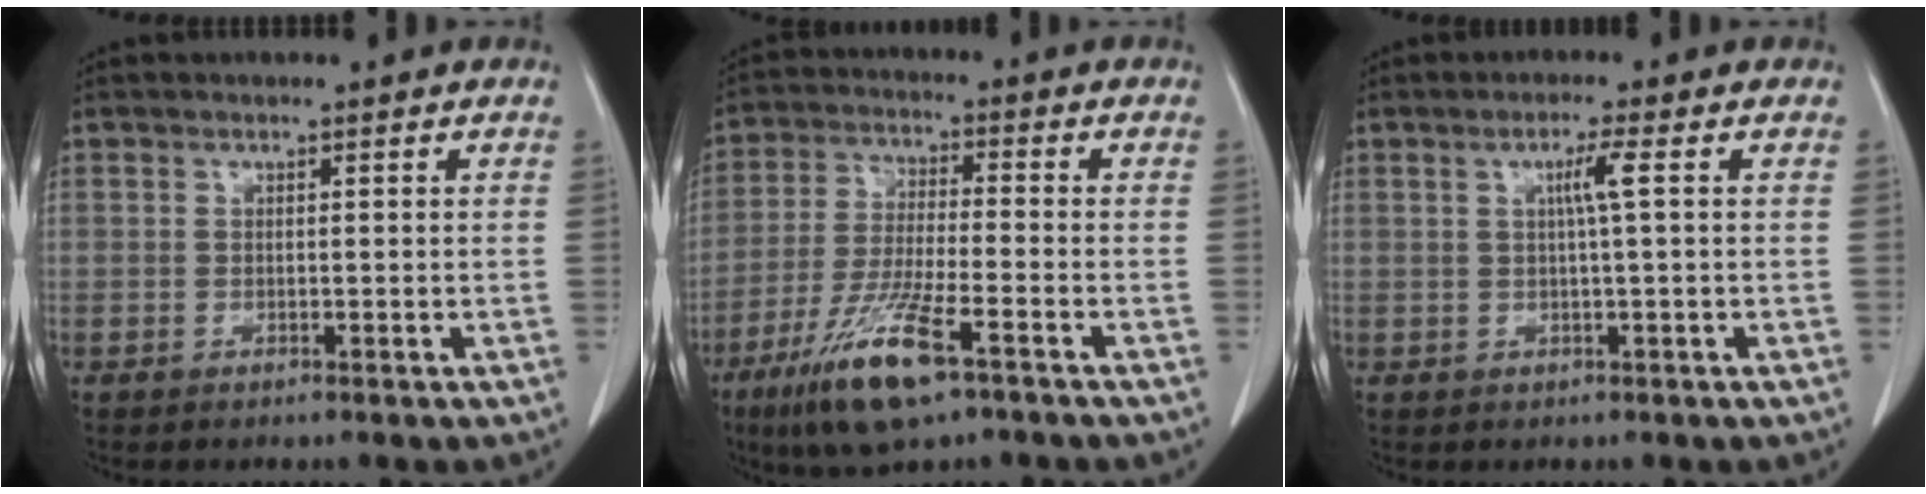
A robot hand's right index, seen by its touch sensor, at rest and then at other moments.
{"total": 12.0, "force": [-6.8, 1.4, 9.7], "torque": [-0.201, -0.030, -0.121]}
{"total": 3.0, "force": [0.6, -0.6, 2.8], "torque": [-0.053, 0.001, 0.010]}